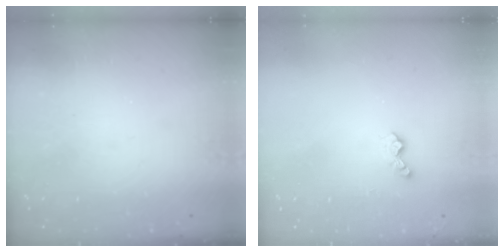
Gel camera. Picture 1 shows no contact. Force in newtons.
{"total": 4.8, "press": 4.8, "slide": 0.6}